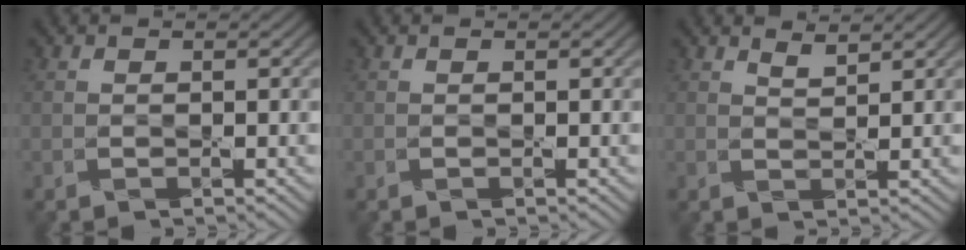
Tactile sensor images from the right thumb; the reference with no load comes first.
{"total": 0.0}
{"total": 1.7, "force": [1.5, 0.1, 0.7], "torque": [-0.021, 0.000, 0.033]}